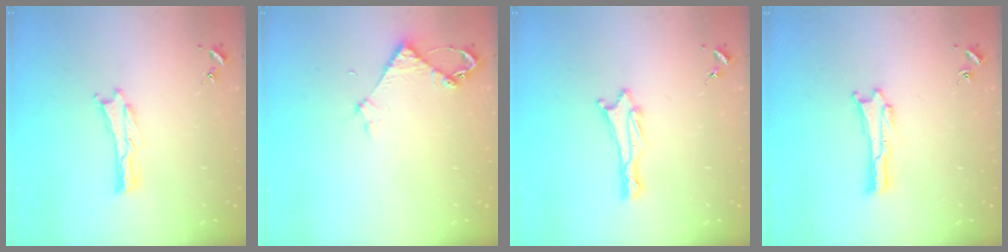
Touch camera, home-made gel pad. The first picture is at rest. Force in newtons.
{"total": 3.2, "press": 3.2, "slide": 0.2}
{"total": 1.5, "press": 1.5, "slide": 0.2}
{"total": 0.0}